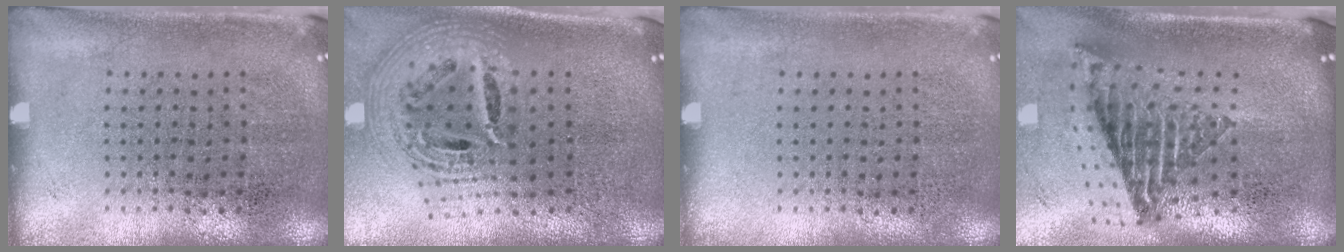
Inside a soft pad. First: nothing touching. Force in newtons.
{"total": 2.6, "press": 1.9, "slide": 1.8}
{"total": 0.0}
{"total": 2.7, "press": 1.7, "slide": 2.1}